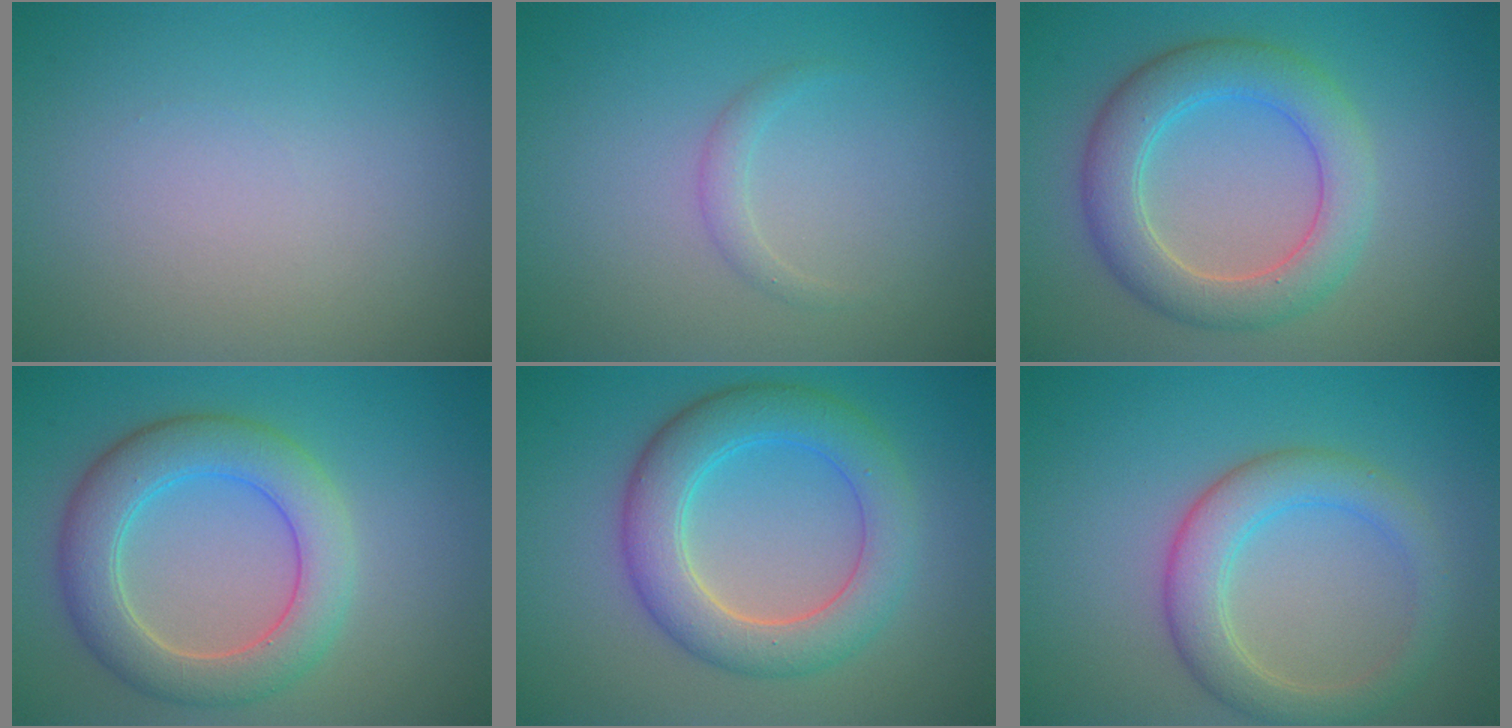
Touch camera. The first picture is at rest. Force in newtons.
{"total": 1.1, "press": 1.1, "slide": 0.1}
{"total": 5.0, "press": 5.0, "slide": 0.0}
{"total": 6.0, "press": 6.0, "slide": 0.4}
{"total": 6.2, "press": 6.2, "slide": 0.6}
{"total": 4.3, "press": 4.3, "slide": 0.3}